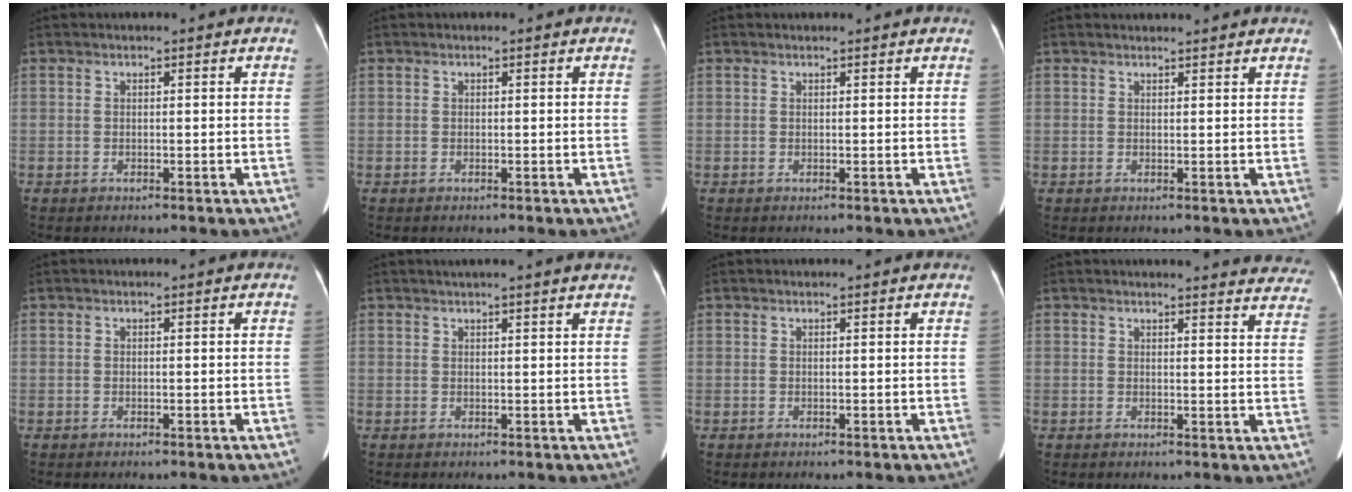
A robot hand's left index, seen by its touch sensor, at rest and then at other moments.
{"total": 0.0}
{"total": 1.0, "force": [1.0, 0.0, 0.2], "torque": [-0.008, 0.008, 0.011]}
{"total": 3.3, "force": [3.2, 0.3, 0.5], "torque": [-0.012, 0.020, 0.039]}
{"total": 0.0}
{"total": 5.9, "force": [5.2, -0.3, 2.6], "torque": [-0.032, 0.024, 0.055]}
{"total": 0.7, "force": [0.7, 0.0, 0.1], "torque": [-0.005, 0.005, 0.007]}
{"total": 14.7, "force": [14.2, 2.7, 2.6], "torque": [0.006, -0.058, 0.125]}